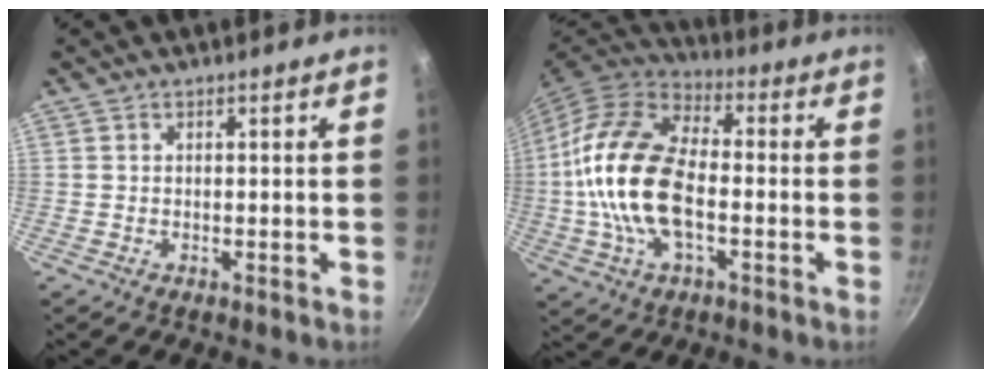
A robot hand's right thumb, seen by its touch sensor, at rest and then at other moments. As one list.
[{"total": 19.4, "force": [-2.0, 10.5, 16.2], "torque": [-0.305, 0.033, -0.050]}]